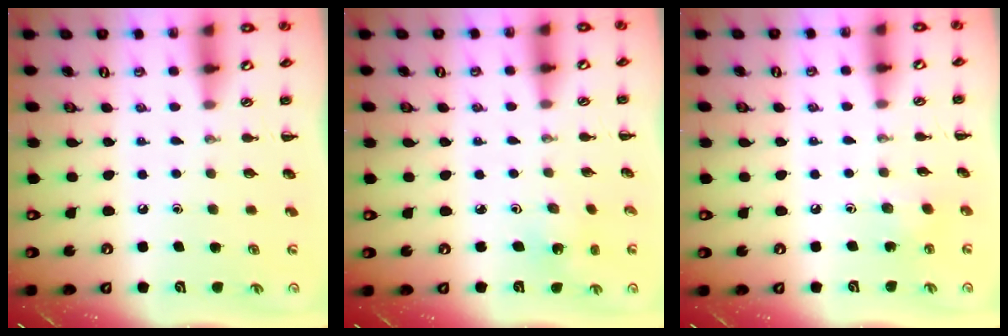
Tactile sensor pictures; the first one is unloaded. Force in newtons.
{"total": 2.0, "press": 1.9, "slide": 0.7}
{"total": 3.0, "press": 2.8, "slide": 0.9}